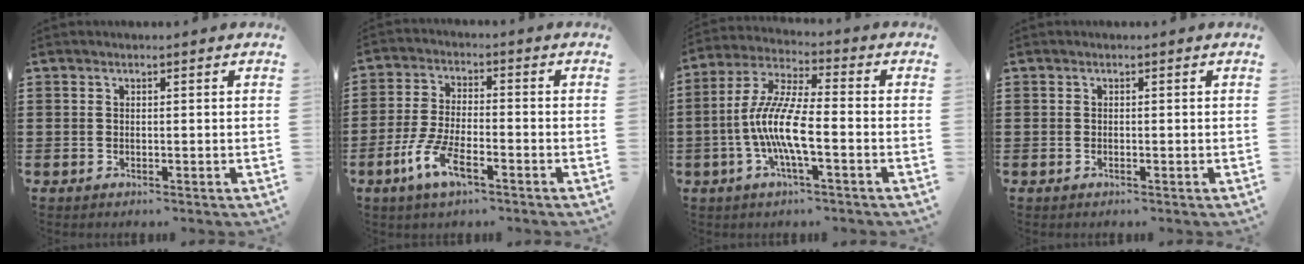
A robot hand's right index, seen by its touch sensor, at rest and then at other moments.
{"total": 6.9, "force": [-3.7, 1.9, 5.5], "torque": [-0.129, -0.012, -0.073]}
{"total": 9.7, "force": [-2.9, 1.8, 9.0], "torque": [-0.208, -0.017, -0.063]}
{"total": 0.0}